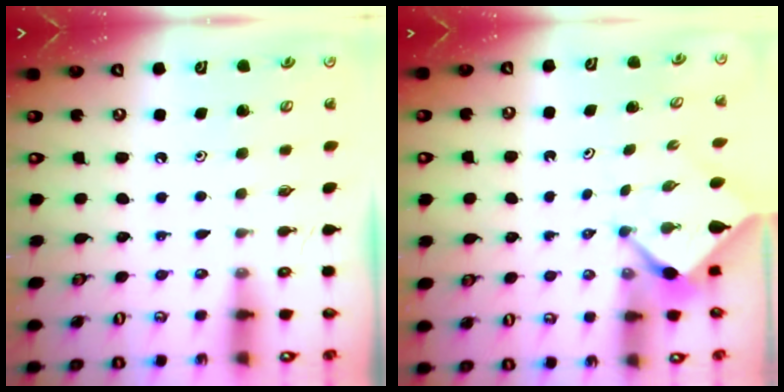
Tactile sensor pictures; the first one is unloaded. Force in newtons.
{"total": 2.1, "press": 2.1, "slide": 0.3}